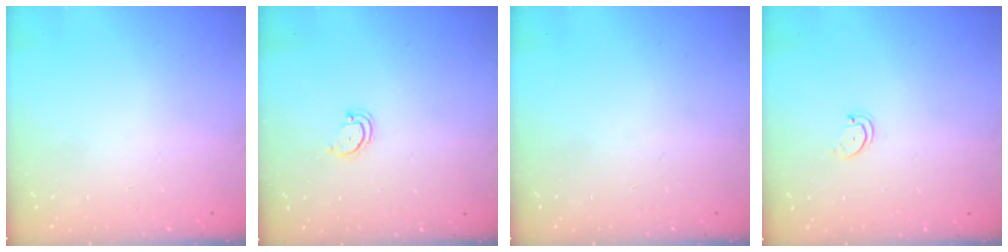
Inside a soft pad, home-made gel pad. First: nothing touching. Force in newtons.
{"total": 3.3, "press": 3.3, "slide": 0.5}
{"total": 0.0}
{"total": 1.5, "press": 1.5, "slide": 0.3}